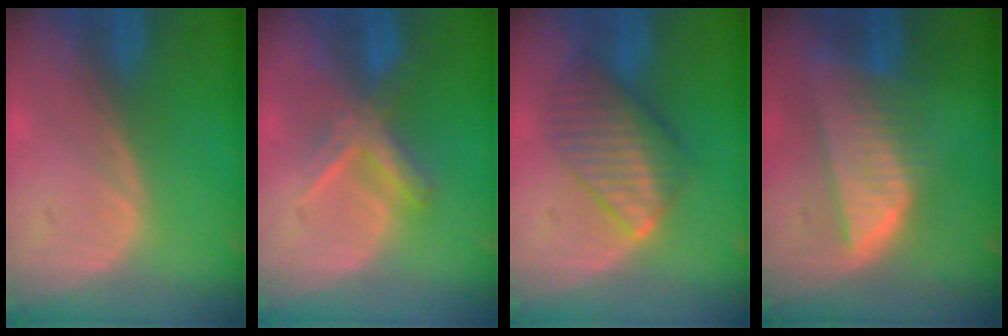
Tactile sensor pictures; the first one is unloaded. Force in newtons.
{"total": 5.8, "press": 5.8, "slide": 0.5}
{"total": 7.1, "press": 7.1, "slide": 0.3}
{"total": 8.2, "press": 7.2, "slide": 3.9}